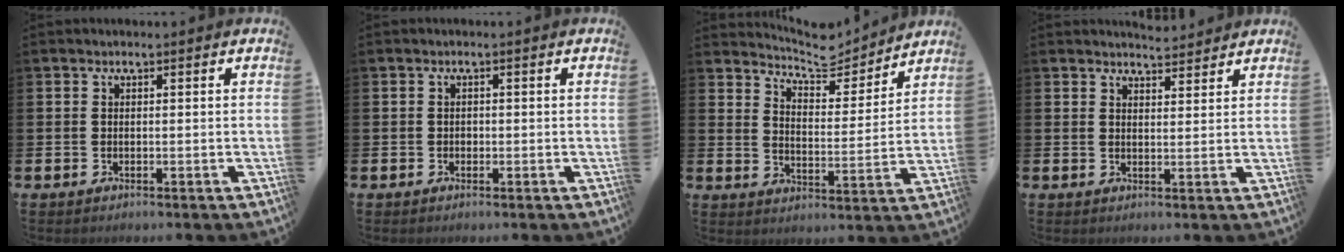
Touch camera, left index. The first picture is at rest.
{"total": 0.6, "force": [-0.1, 0.6, 0.1], "torque": [-0.002, 0.005, -0.005]}
{"total": 6.5, "force": [6.1, 1.8, 1.4], "torque": [-0.045, -0.044, 0.102]}
{"total": 3.8, "force": [3.7, 0.3, -0.1], "torque": [0.003, -0.024, 0.067]}